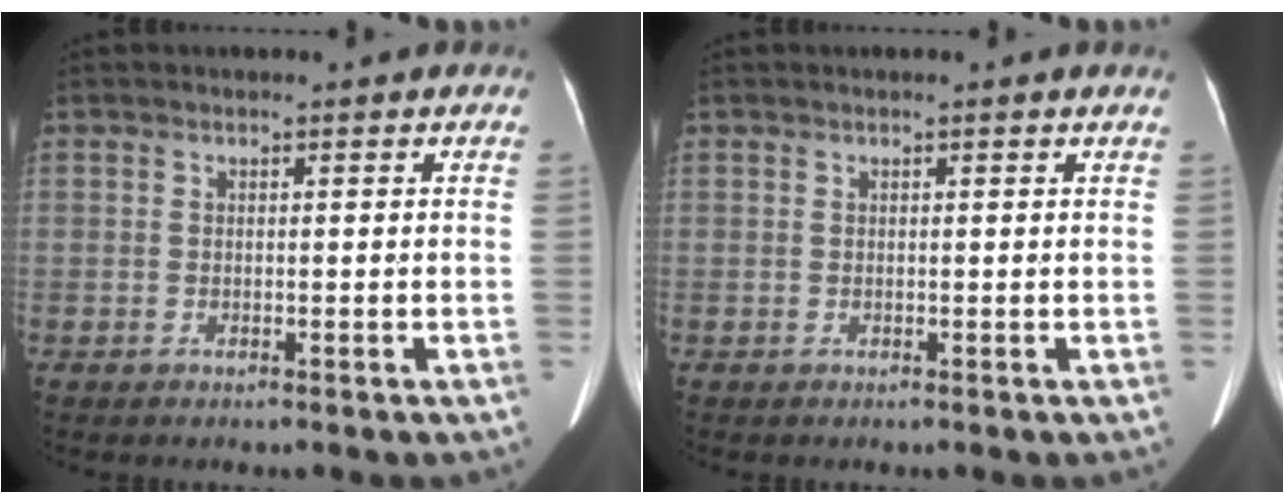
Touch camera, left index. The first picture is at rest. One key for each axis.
{"total": 0.9, "fx": 0.8, "fy": -0.2, "fz": 0.4, "tx": -0.018, "ty": 0.007, "tz": 0.016}